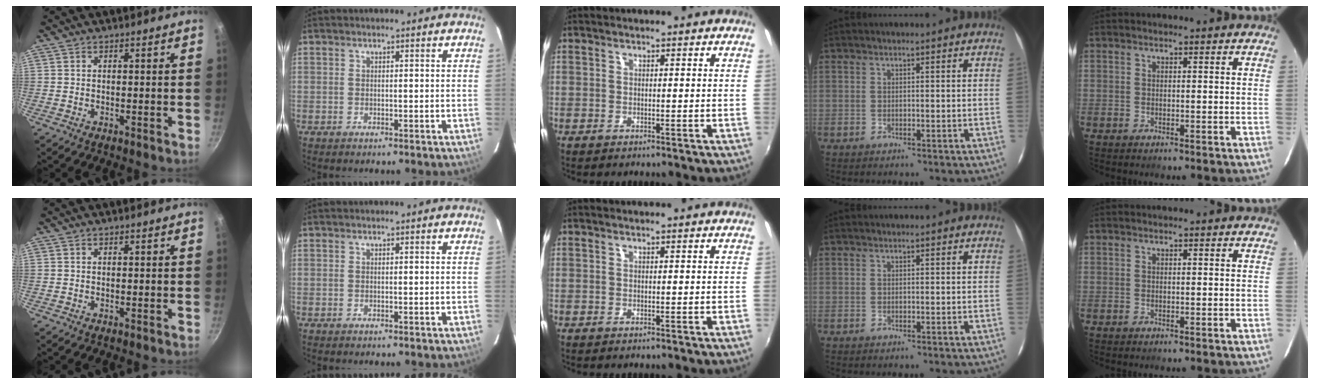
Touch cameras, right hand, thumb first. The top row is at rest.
{}